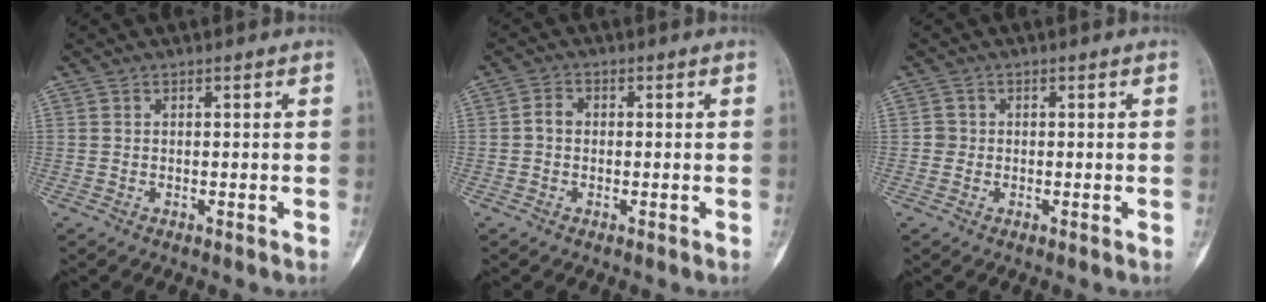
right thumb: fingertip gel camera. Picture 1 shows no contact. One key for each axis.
{"total": 2.3, "fx": -0.2, "fy": 1.9, "fz": 1.2, "tx": -0.012, "ty": 0.009, "tz": -0.010}
{"total": 1.4, "fx": -0.2, "fy": 1.3, "fz": 0.2, "tx": 0.006, "ty": 0.006, "tz": -0.005}